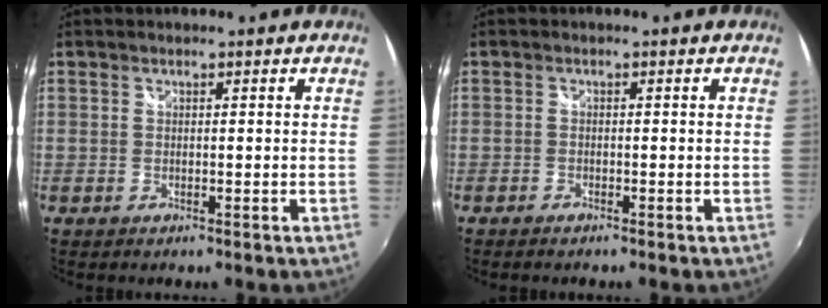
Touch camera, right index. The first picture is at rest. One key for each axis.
{"total": 1.0, "fx": -0.9, "fy": 0.3, "fz": 0.3, "tx": -0.011, "ty": -0.004, "tz": -0.020}